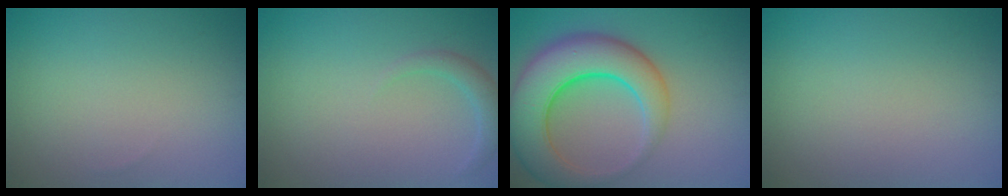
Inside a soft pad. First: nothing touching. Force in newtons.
{"total": 1.5, "press": 1.5, "slide": 0.2}
{"total": 9.1, "press": 9.1, "slide": 0.6}
{"total": 0.0}